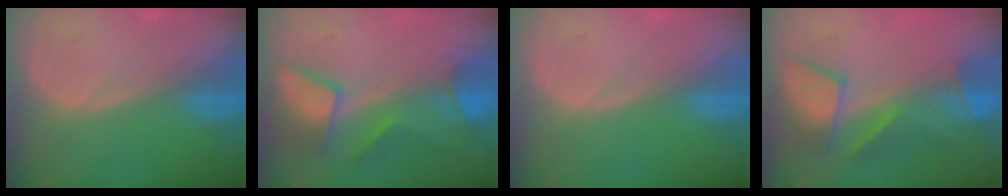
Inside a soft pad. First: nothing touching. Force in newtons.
{"total": 7.5, "press": 7.2, "slide": 2.0}
{"total": 0.0}
{"total": 7.5, "press": 7.4, "slide": 1.2}